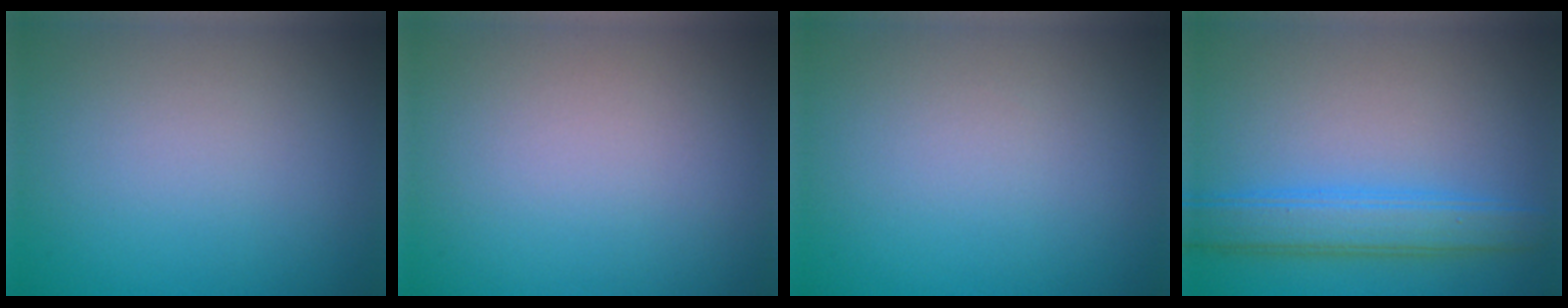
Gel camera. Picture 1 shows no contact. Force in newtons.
{"total": 0.0}
{"total": 0.0}
{"total": 4.3, "press": 4.3, "slide": 0.2}